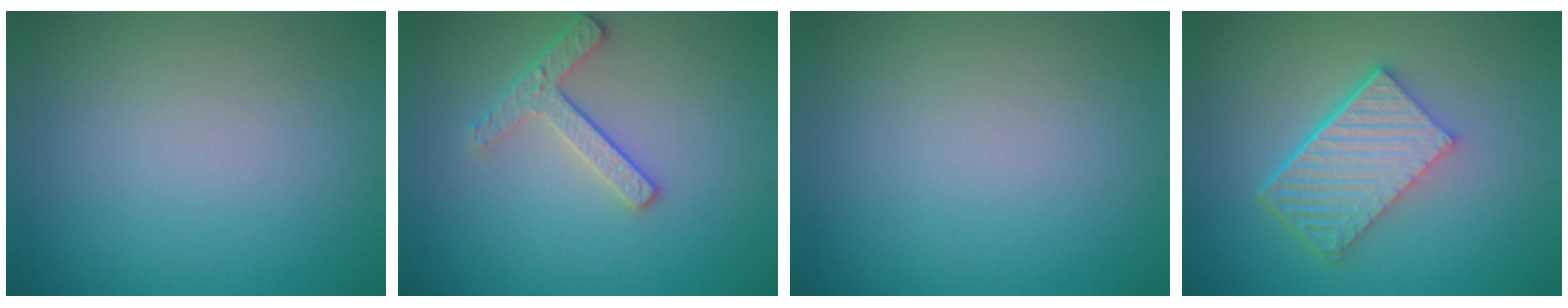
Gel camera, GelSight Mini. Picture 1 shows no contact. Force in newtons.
{"total": 2.5, "press": 2.4, "slide": 0.7}
{"total": 0.0}
{"total": 6.1, "press": 4.2, "slide": 4.5}